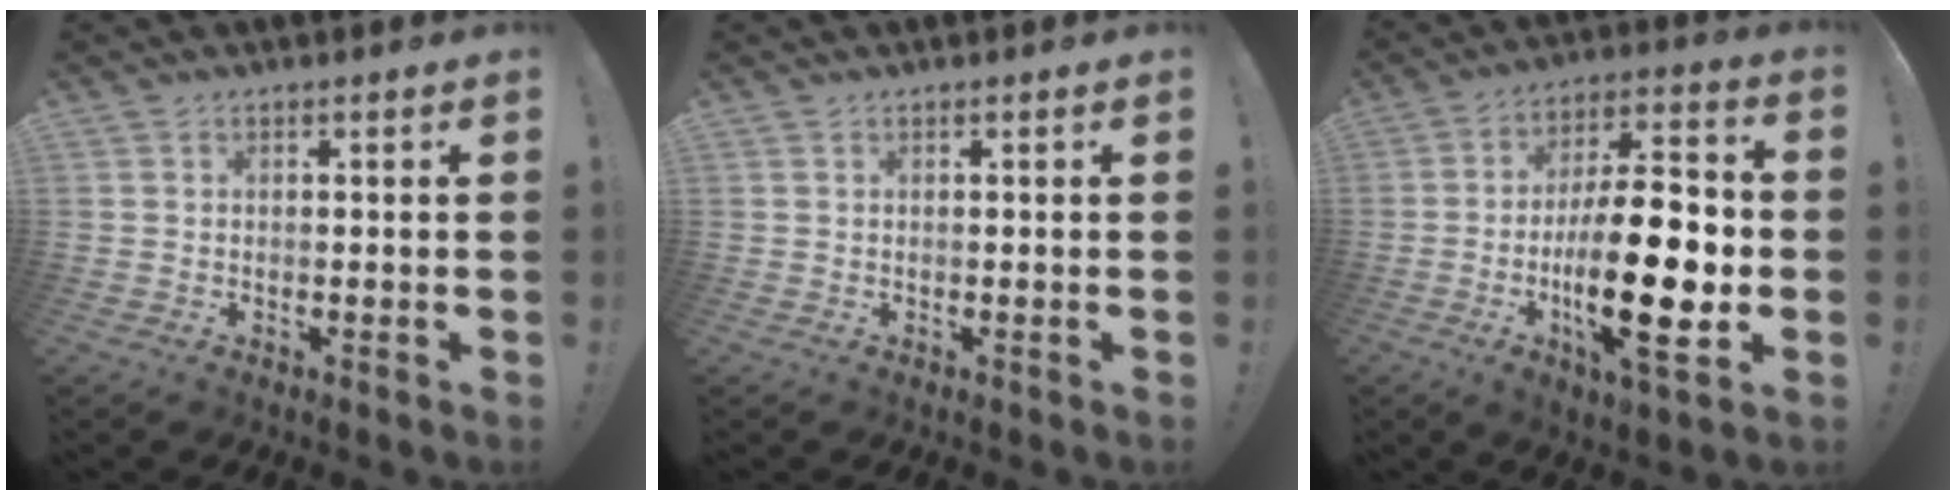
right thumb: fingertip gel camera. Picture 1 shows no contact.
{"total": 0.0}
{"total": 24.4, "force": [-5.1, 8.4, 22.3], "torque": [-0.396, 0.018, -0.081]}